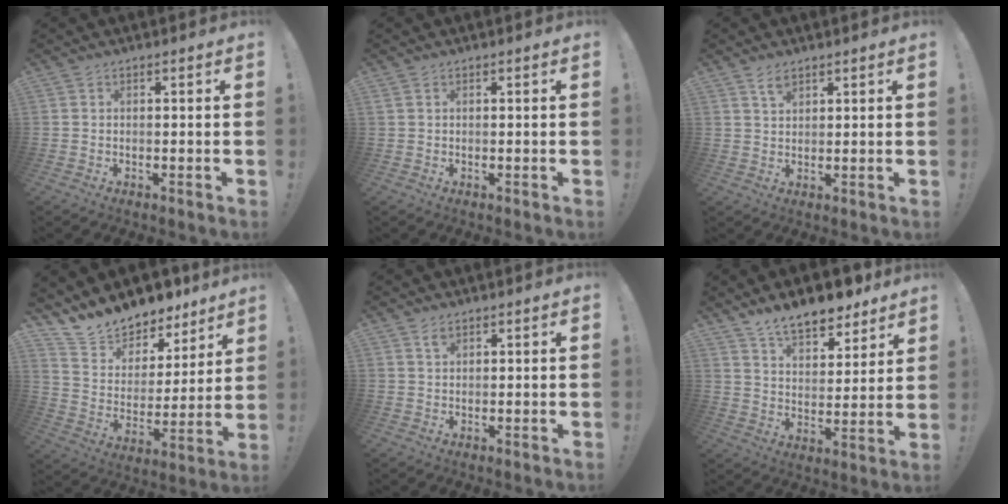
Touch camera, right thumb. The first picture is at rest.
{"total": 0.5, "force": [0.3, 0.3, 0.3], "torque": [-0.009, 0.002, 0.007]}
{"total": 3.2, "force": [2.4, 1.6, 1.5], "torque": [-0.016, -0.013, 0.041]}
{"total": 12.1, "force": [11.4, 4.1, 1.0], "torque": [-0.042, -0.103, 0.207]}
{"total": 1.7, "force": [1.2, 0.8, 0.9], "torque": [-0.009, -0.004, 0.020]}
{"total": 12.3, "force": [10.0, 4.9, 5.2], "torque": [-0.086, -0.071, 0.180]}